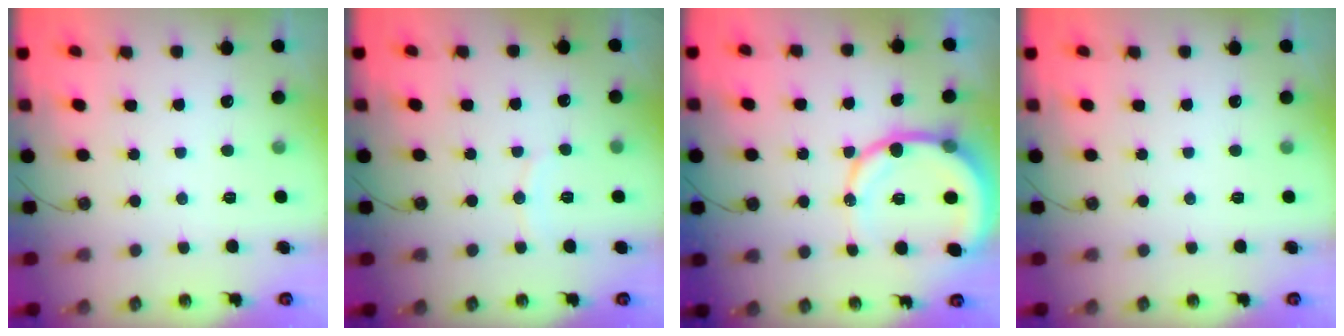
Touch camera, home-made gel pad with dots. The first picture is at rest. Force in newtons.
{"total": 5.0, "press": 5.0, "slide": 0.5}
{"total": 12.1, "press": 12.0, "slide": 1.7}
{"total": 0.0}